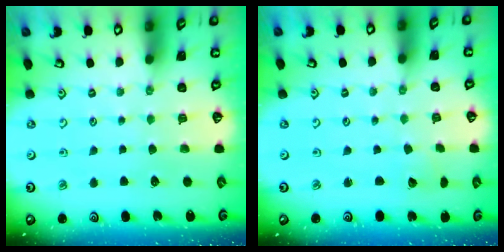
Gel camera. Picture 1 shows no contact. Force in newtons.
{"total": 1.7, "press": 1.7, "slide": 0.1}